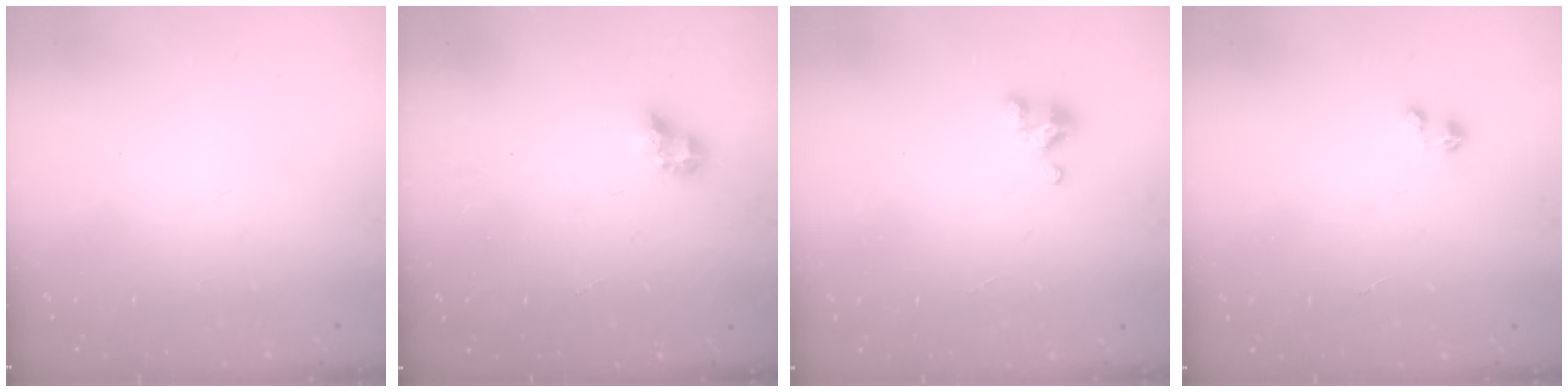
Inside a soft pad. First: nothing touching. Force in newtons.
{"total": 5.3, "press": 5.3, "slide": 0.3}
{"total": 3.4, "press": 3.4, "slide": 0.2}
{"total": 0.0}